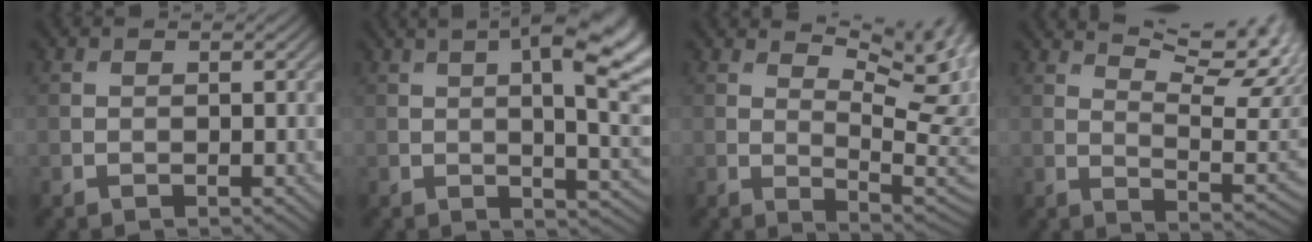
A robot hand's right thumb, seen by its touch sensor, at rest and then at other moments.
{"total": 12.0, "force": [3.1, 3.7, 10.9], "torque": [-0.152, 0.021, 0.044]}
{"total": 11.1, "force": [5.5, 4.0, 8.7], "torque": [-0.143, 0.009, 0.084]}
{"total": 14.4, "force": [8.9, 4.6, 10.3], "torque": [-0.173, 0.016, 0.132]}